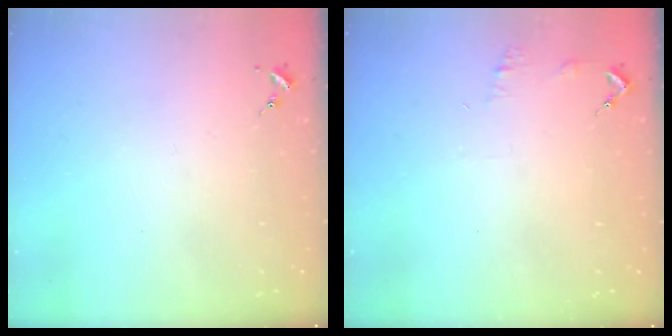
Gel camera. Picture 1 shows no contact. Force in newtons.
{"total": 5.4, "press": 5.3, "slide": 0.8}